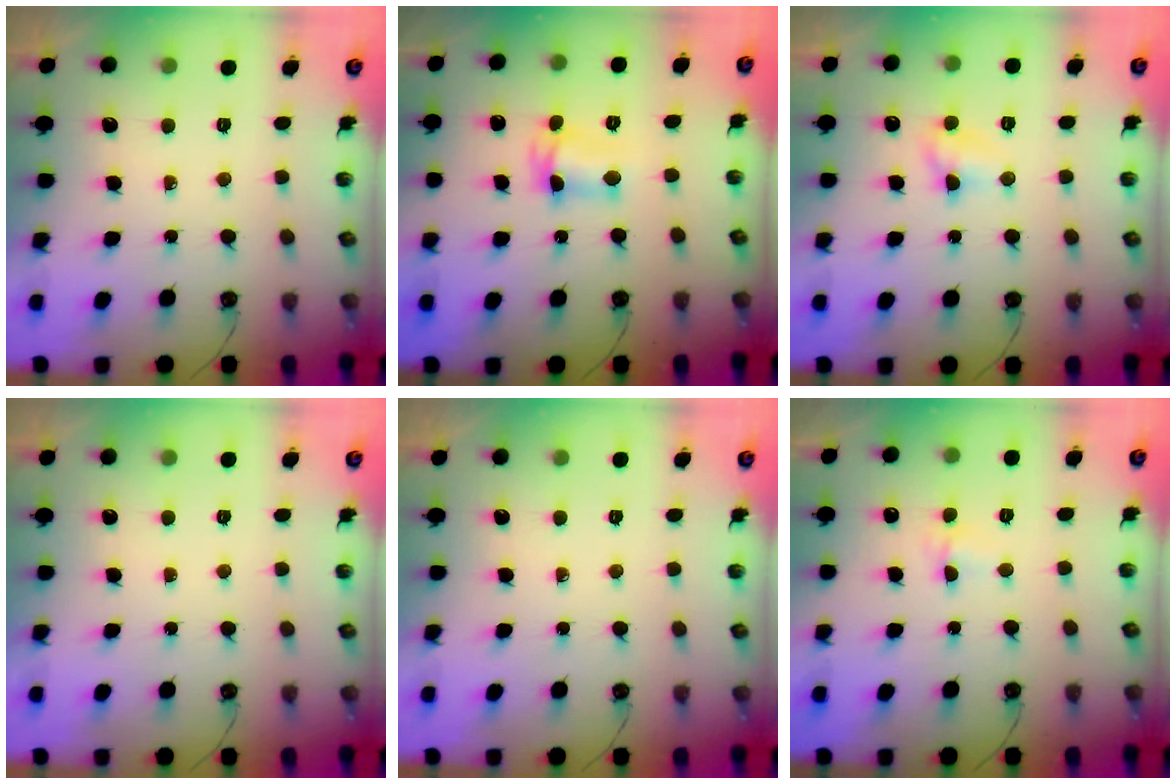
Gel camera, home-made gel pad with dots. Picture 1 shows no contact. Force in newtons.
{"total": 6.4, "press": 6.3, "slide": 1.3}
{"total": 4.7, "press": 4.7, "slide": 0.6}
{"total": 0.0}
{"total": 0.0}
{"total": 2.9, "press": 2.9, "slide": 0.4}